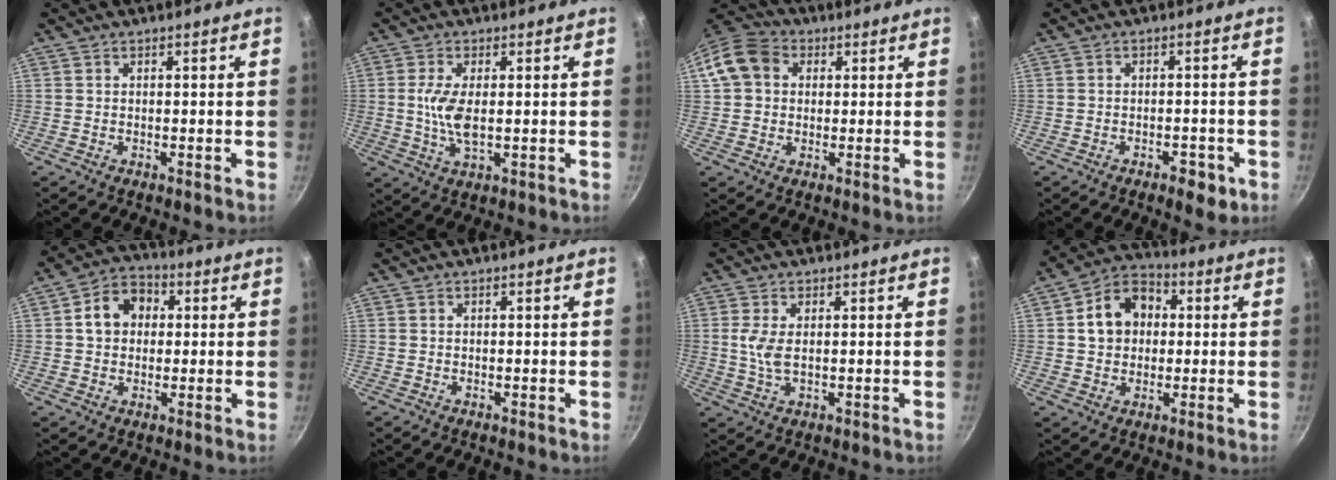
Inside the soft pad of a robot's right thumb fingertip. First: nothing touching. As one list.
[{"total": 6.5, "force": [0.2, 2.6, 5.9], "torque": [-0.126, -0.005, 0.005]}, {"total": 9.9, "force": [2.0, 8.1, 5.3], "torque": [-0.073, 0.020, 0.018]}, {"total": 4.4, "force": [-2.2, 2.2, 3.1], "torque": [-0.030, 0.017, -0.023]}, {"total": 8.7, "force": [1.4, 7.1, 4.9], "torque": [-0.046, 0.019, 0.009]}, {"total": 0.0}, {"total": 4.2, "force": [0.6, 1.9, 3.7], "torque": [-0.080, -0.003, 0.013]}, {"total": 11.0, "force": [1.5, 8.9, 6.4], "torque": [-0.074, 0.023, 0.011]}]